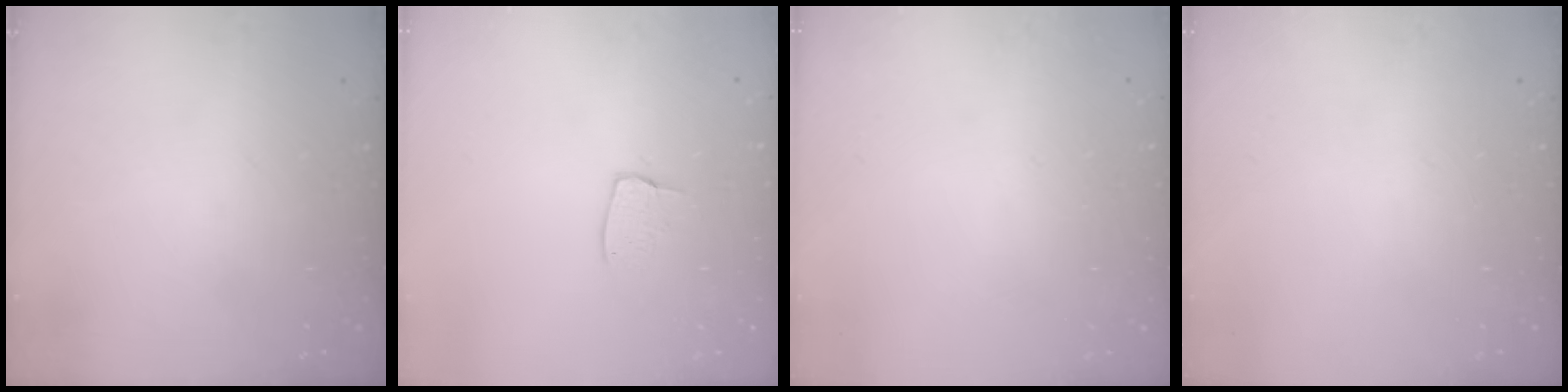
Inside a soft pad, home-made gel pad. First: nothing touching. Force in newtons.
{"total": 5.2, "press": 5.2, "slide": 0.3}
{"total": 0.0}
{"total": 0.0}